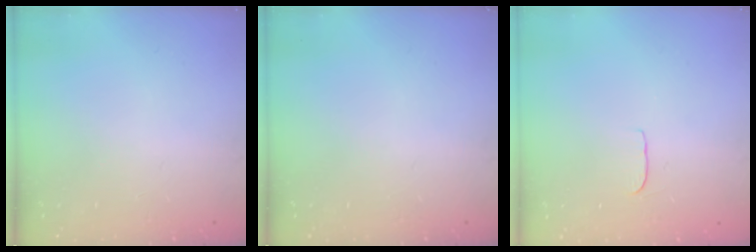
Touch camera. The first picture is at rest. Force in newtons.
{"total": 0.0}
{"total": 4.1, "press": 4.1, "slide": 0.3}